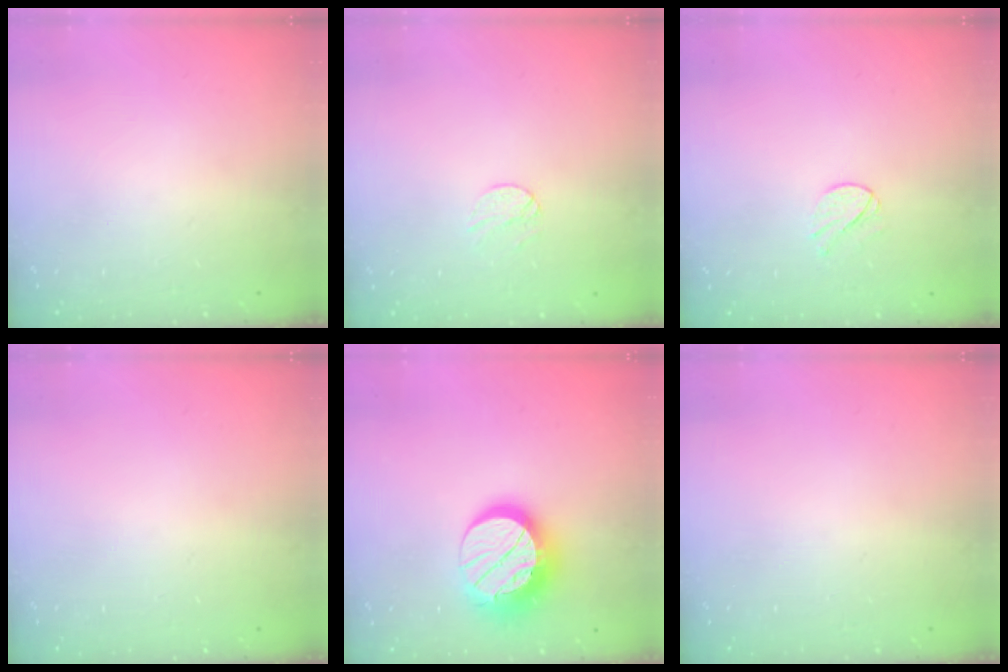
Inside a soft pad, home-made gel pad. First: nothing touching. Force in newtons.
{"total": 4.8, "press": 4.7, "slide": 0.4}
{"total": 3.7, "press": 3.7, "slide": 0.4}
{"total": 0.0}
{"total": 15.0, "press": 15.0, "slide": 1.0}
{"total": 0.0}